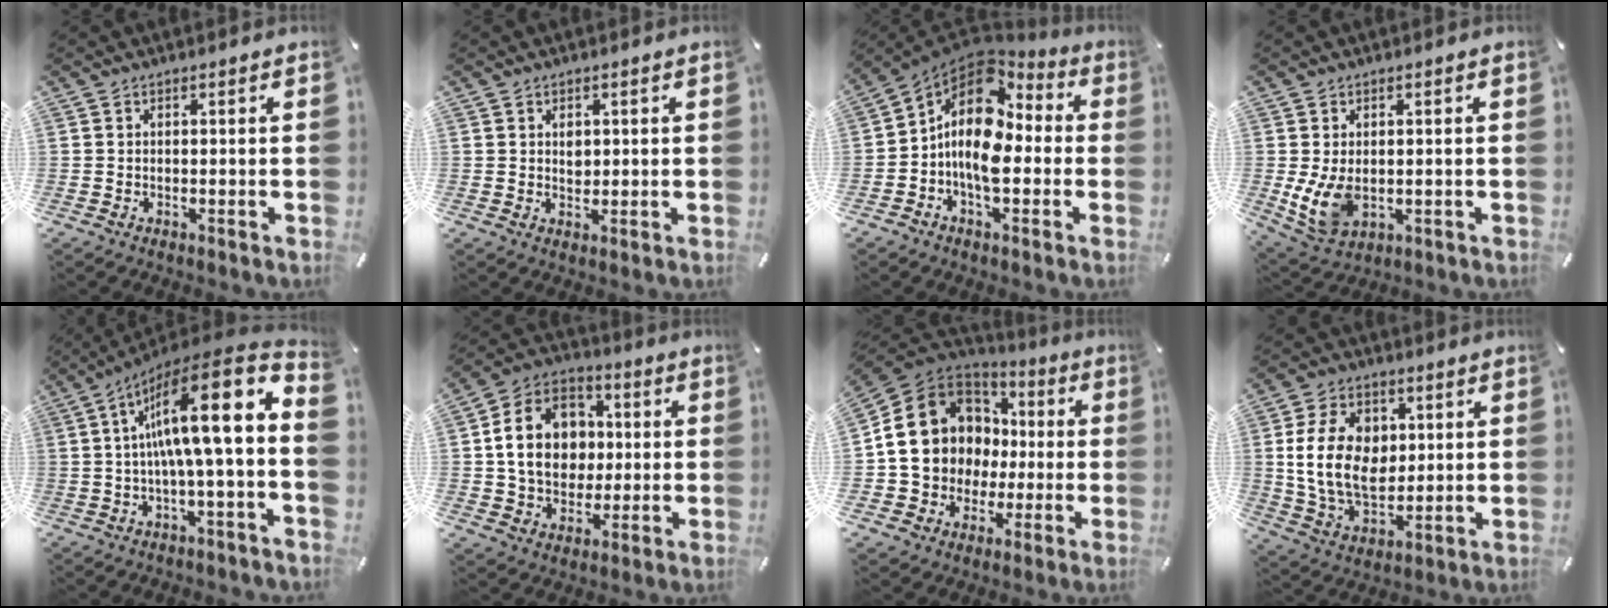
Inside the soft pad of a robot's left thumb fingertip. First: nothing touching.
{"total": 2.3, "force": [0.7, 1.8, 1.2], "torque": [-0.011, -0.003, 0.009]}
{"total": 13.3, "force": [-1.2, 8.8, 9.9], "torque": [-0.206, -0.003, -0.028]}
{"total": 7.8, "force": [-0.5, 5.5, 5.6], "torque": [-0.128, -0.006, -0.008]}
{"total": 17.5, "force": [3.0, 3.4, 16.9], "torque": [-0.277, -0.039, 0.039]}
{"total": 15.5, "force": [0.2, 13.1, 8.2], "torque": [-0.161, 0.021, 0.009]}
{"total": 14.6, "force": [0.8, 13.7, 4.9], "torque": [-0.109, -0.010, 0.033]}
{"total": 14.9, "force": [1.9, 10.9, 9.9], "torque": [-0.203, 0.013, 0.034]}